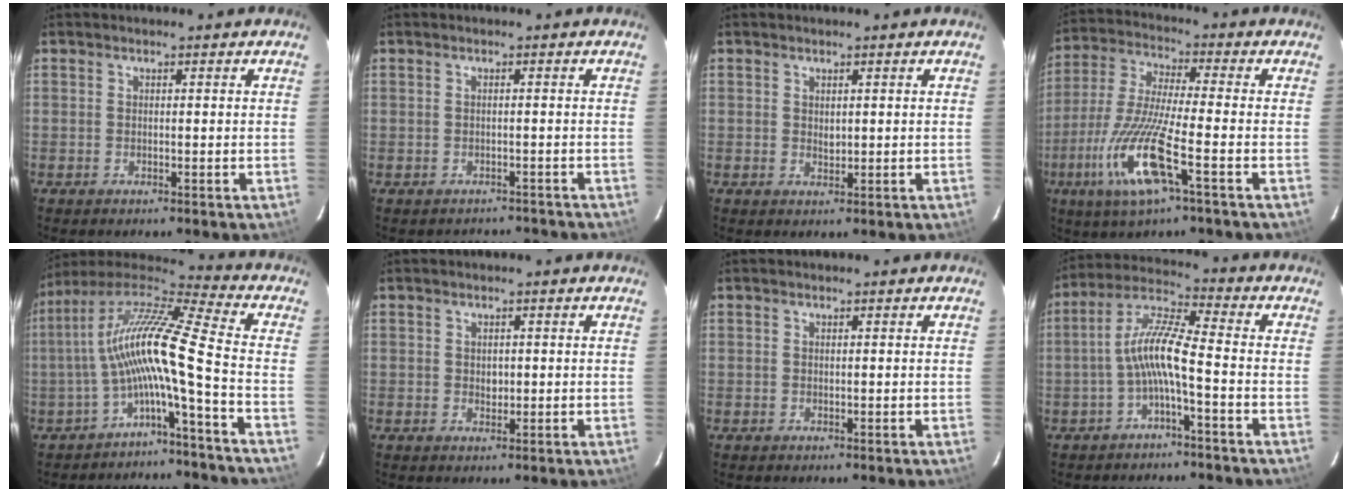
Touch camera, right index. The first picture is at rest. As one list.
[{"total": 4.6, "force": [-3.9, 2.2, 0.7], "torque": [-0.003, 0.011, -0.043]}, {"total": 1.1, "force": [0.4, 0.9, 0.6], "torque": [-0.009, 0.001, 0.009]}, {"total": 14.1, "force": [-5.9, 1.3, 12.7], "torque": [-0.280, -0.014, -0.119]}, {"total": 13.0, "force": [-3.8, -0.6, 12.5], "torque": [-0.223, 0.005, -0.076]}, {"total": 1.5, "force": [0.1, 1.3, 0.7], "torque": [-0.009, 0.003, 0.003]}, {"total": 0.0}, {"total": 7.9, "force": [-2.6, 0.7, 7.4], "torque": [-0.172, 0.019, -0.053]}]